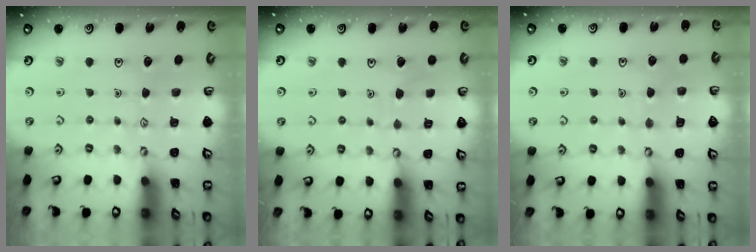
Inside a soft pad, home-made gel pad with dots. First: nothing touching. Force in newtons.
{"total": 3.5, "press": 3.5, "slide": 0.3}
{"total": 4.7, "press": 4.6, "slide": 0.4}